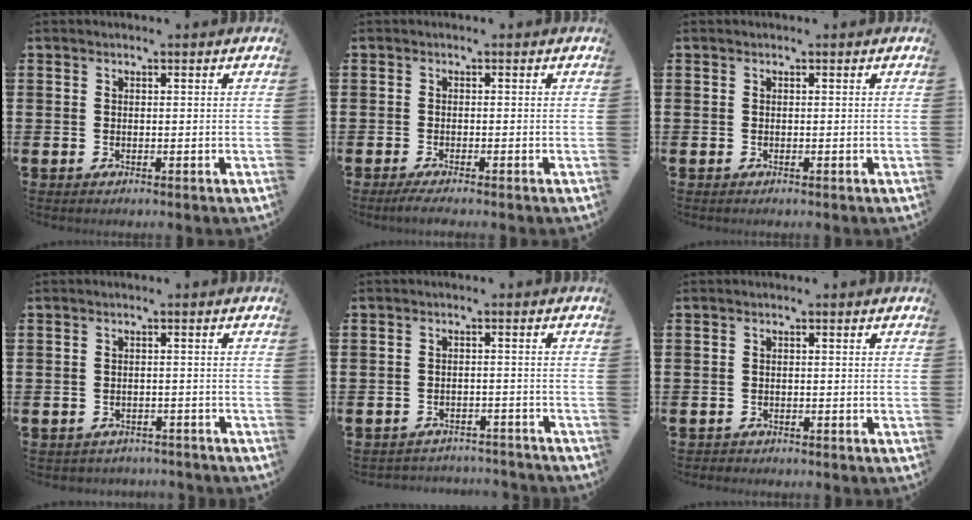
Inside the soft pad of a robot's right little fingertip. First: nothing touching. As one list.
[{"total": 1.1, "force": [-0.7, 0.1, 0.9], "torque": [-0.013, -0.002, -0.013]}, {"total": 0.0}, {"total": 1.2, "force": [-1.1, 0.2, -0.1], "torque": [-0.003, 0.003, -0.026]}, {"total": 2.1, "force": [-2.1, 0.1, -0.2], "torque": [-0.004, 0.002, -0.048]}, {"total": 0.6, "force": [-0.6, 0.2, -0.1], "torque": [0.001, 0.001, -0.013]}]